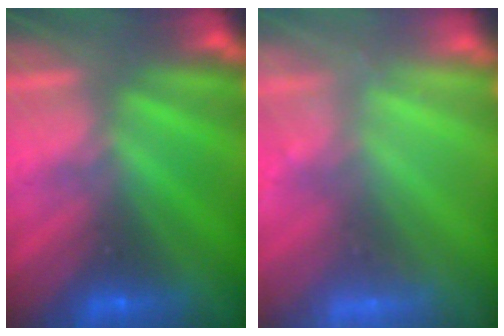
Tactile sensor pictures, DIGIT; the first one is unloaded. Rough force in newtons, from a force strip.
{"total": 2.5}